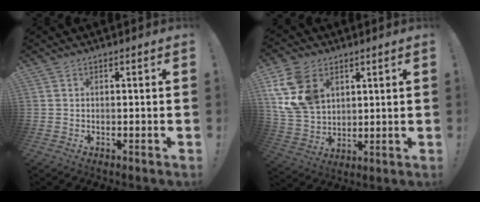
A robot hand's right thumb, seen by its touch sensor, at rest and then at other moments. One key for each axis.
{"total": 15.5, "fx": 6.3, "fy": 11.4, "fz": 8.4, "tx": -0.162, "ty": -0.026, "tz": 0.127}